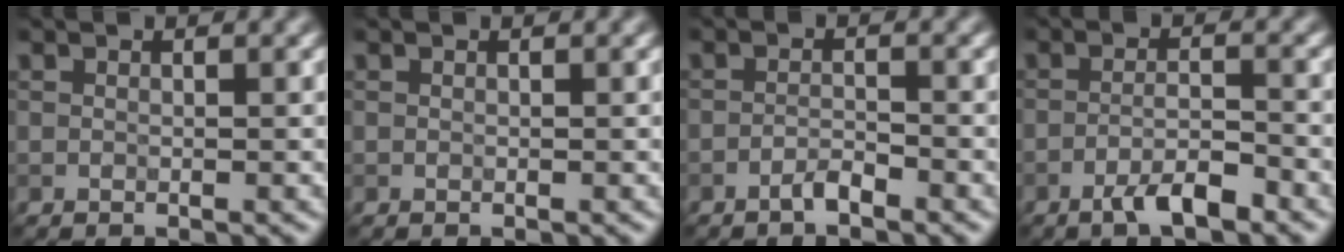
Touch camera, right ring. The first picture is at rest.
{"total": 0.0}
{"total": 1.5, "force": [-1.2, 0.2, 0.9], "torque": [-0.017, 0.004, -0.026]}
{"total": 3.3, "force": [-2.2, 0.6, 2.3], "torque": [-0.044, 0.006, -0.046]}